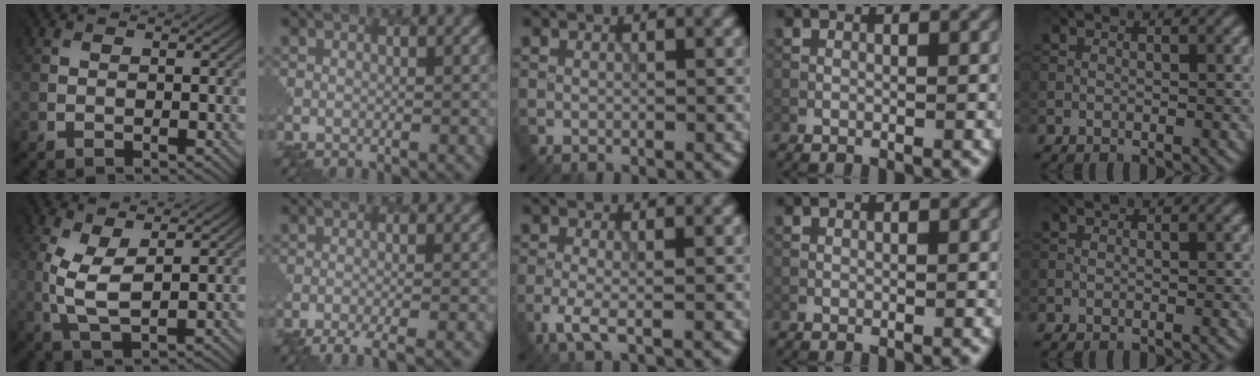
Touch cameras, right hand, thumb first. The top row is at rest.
{"thumb": {"total": 5.1, "force": [0.8, 1.9, 4.7], "torque": [-0.122, -0.002, 0.021]}, "index": {"total": 4.8, "force": [-4.0, 0.9, 2.6], "torque": [-0.033, -0.009, -0.066]}, "middle": {"total": 2.4, "force": [-1.2, 0.7, 1.9], "torque": [-0.047, -0.005, -0.029]}}